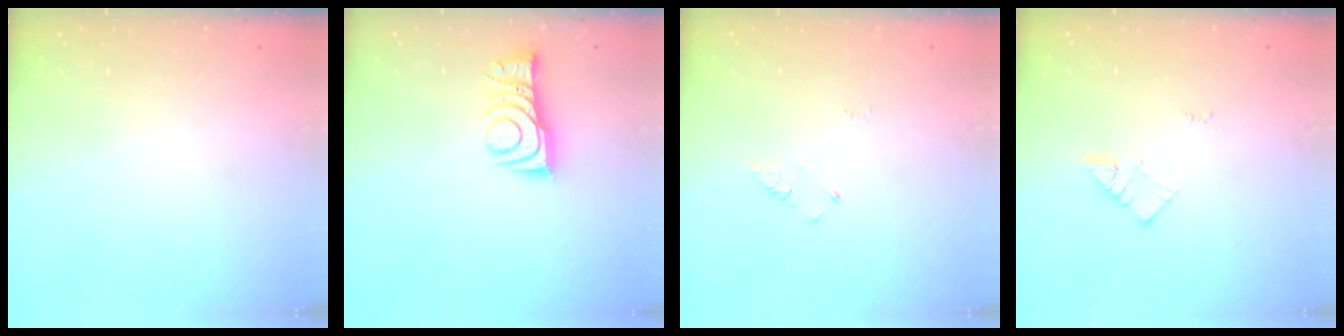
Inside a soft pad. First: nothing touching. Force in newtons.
{"total": 9.6, "press": 9.5, "slide": 1.2}
{"total": 2.4, "press": 2.4, "slide": 0.3}
{"total": 2.3, "press": 2.3, "slide": 0.3}